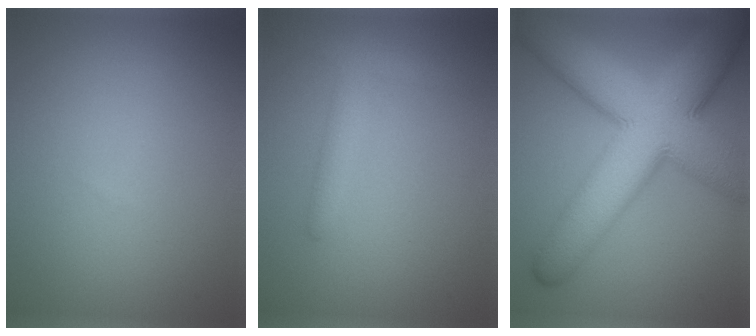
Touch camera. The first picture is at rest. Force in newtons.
{"total": 2.6, "press": 2.6, "slide": 0.2}
{"total": 14.5, "press": 14.5, "slide": 0.2}